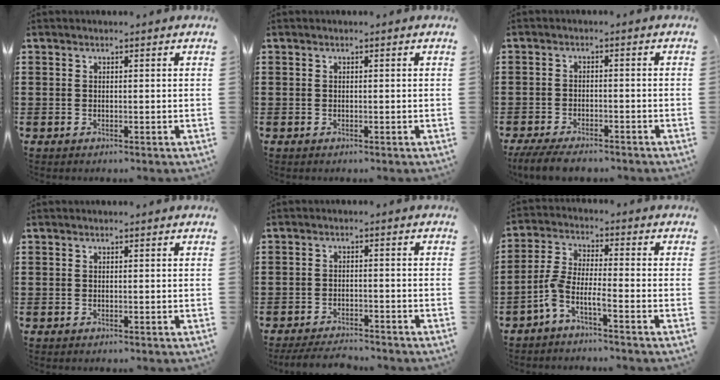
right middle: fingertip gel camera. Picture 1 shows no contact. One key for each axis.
{"total": 0.0}
{"total": 4.1, "fx": -3.7, "fy": 0.9, "fz": 1.5, "tx": -0.037, "ty": -0.003, "tz": -0.077}
{"total": 0.0}
{"total": 3.5, "fx": -3.4, "fy": 0.4, "fz": 0.6, "tx": -0.011, "ty": 0.004, "tz": -0.070}
{"total": 4.7, "fx": -3.3, "fy": 0.5, "fz": 3.3, "tx": -0.088, "ty": -0.012, "tz": -0.070}